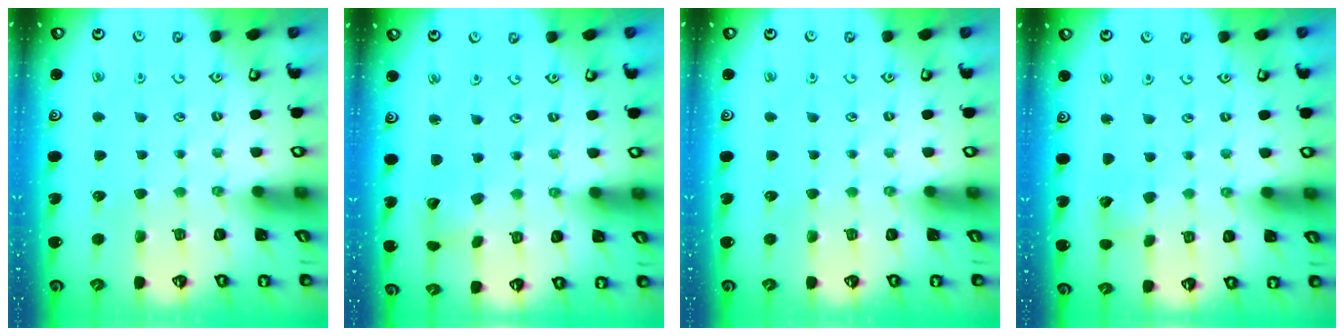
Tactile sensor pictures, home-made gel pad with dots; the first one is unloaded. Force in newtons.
{"total": 2.5, "press": 2.5, "slide": 0.4}
{"total": 0.0}
{"total": 3.5, "press": 3.5, "slide": 0.5}